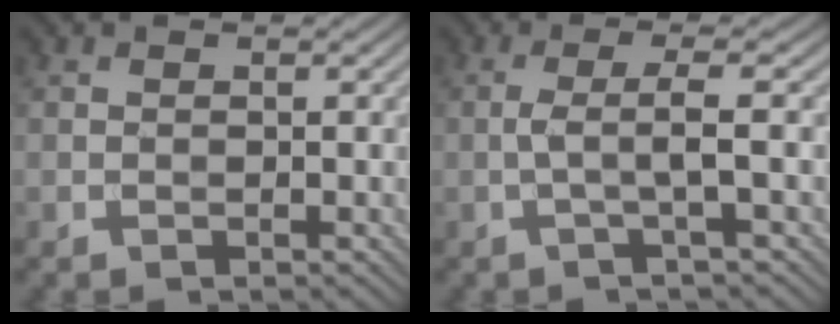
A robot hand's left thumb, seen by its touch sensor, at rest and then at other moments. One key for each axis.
{"total": 3.5, "fx": -0.4, "fy": 0.3, "fz": 3.4, "tx": -0.058, "ty": 0.013, "tz": -0.025}